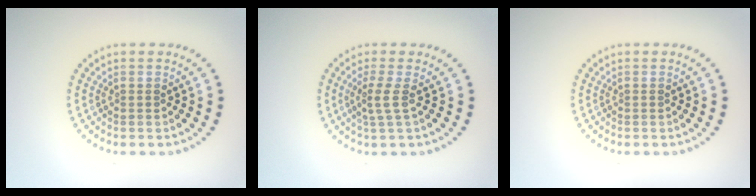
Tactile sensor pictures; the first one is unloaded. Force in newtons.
{"total": 1.7, "press": 1.3, "slide": 1.0}
{"total": 0.0}